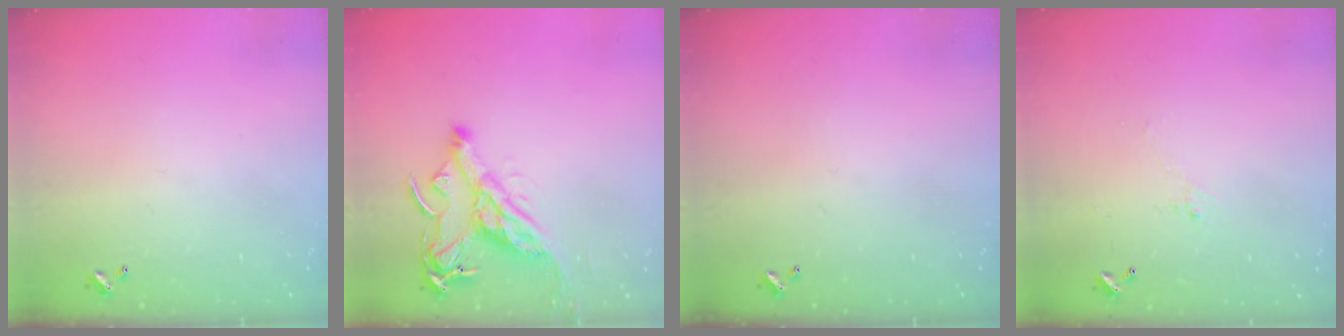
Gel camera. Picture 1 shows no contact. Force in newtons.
{"total": 10.2, "press": 10.1, "slide": 1.5}
{"total": 0.0}
{"total": 0.6, "press": 0.3, "slide": 0.5}